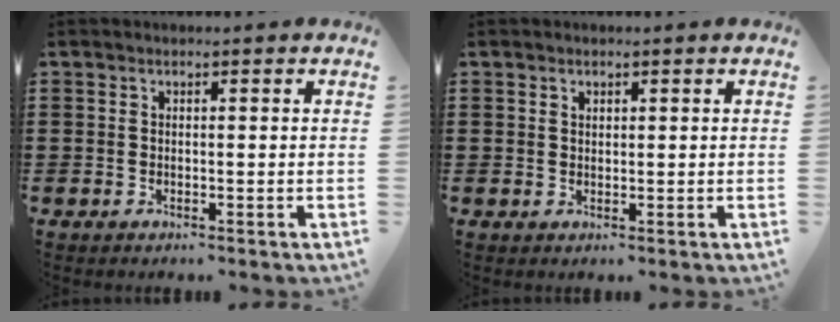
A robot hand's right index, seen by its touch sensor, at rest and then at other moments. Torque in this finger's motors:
{"motor_torque": [-0.36, 0.12, -0.02, -0.01]}